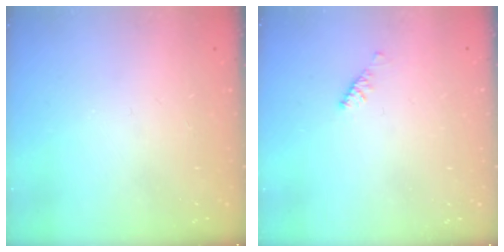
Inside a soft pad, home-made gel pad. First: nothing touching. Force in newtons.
{"total": 2.9, "press": 2.8, "slide": 0.6}